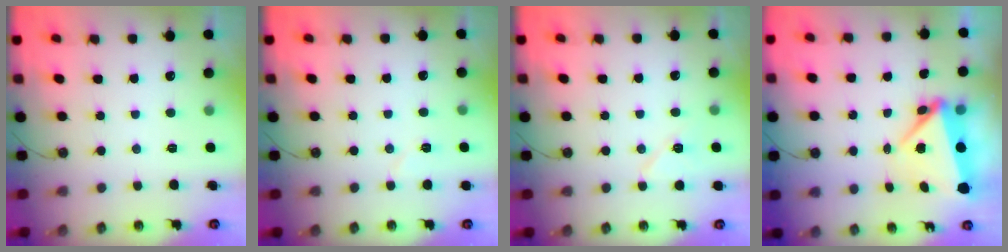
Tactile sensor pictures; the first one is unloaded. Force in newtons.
{"total": 5.3, "press": 4.4, "slide": 2.8}
{"total": 7.0, "press": 7.0, "slide": 1.1}
{"total": 7.2, "press": 7.1, "slide": 1.0}